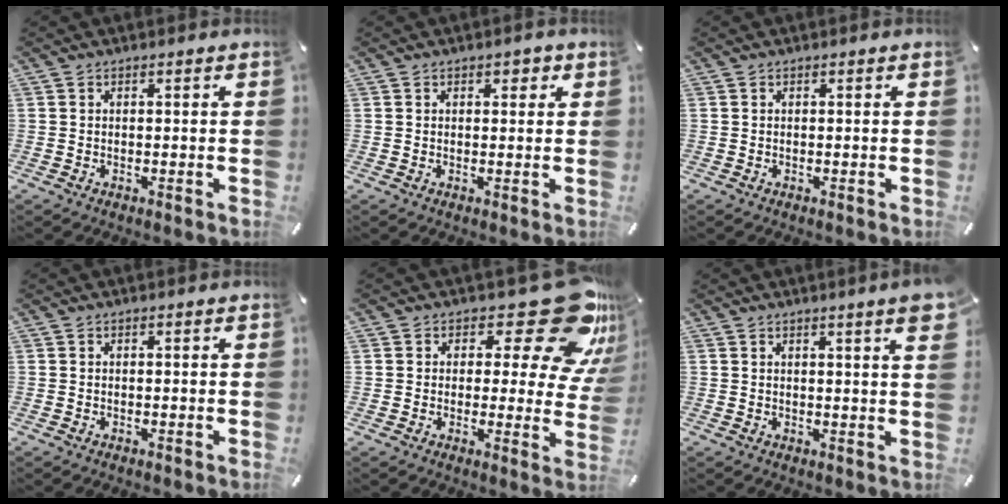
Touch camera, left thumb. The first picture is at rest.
{"total": 1.7, "force": [0.7, 1.2, 0.9], "torque": [-0.002, 0.000, 0.007]}
{"total": 0.0}
{"total": 0.0}
{"total": 20.2, "force": [10.4, 9.0, 14.8], "torque": [-0.172, -0.069, 0.168]}
{"total": 4.7, "force": [2.5, 0.4, 4.0], "torque": [-0.063, -0.011, 0.041]}